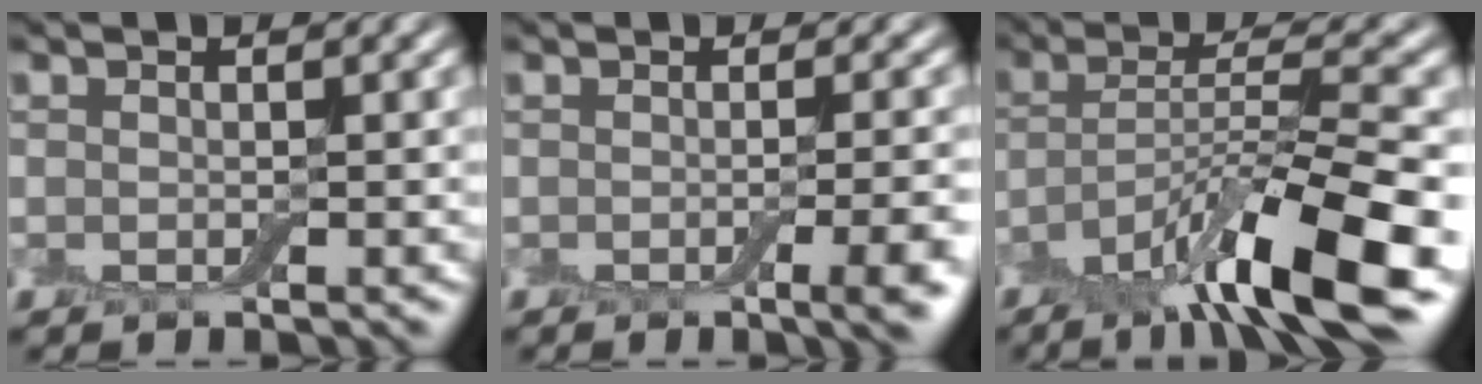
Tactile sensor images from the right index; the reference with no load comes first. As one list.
[{"total": 4.7, "force": [-1.5, 1.4, 4.2], "torque": [-0.045, -0.003, -0.018]}, {"total": 10.9, "force": [-6.2, 2.1, 8.7], "torque": [-0.133, 0.009, -0.111]}]